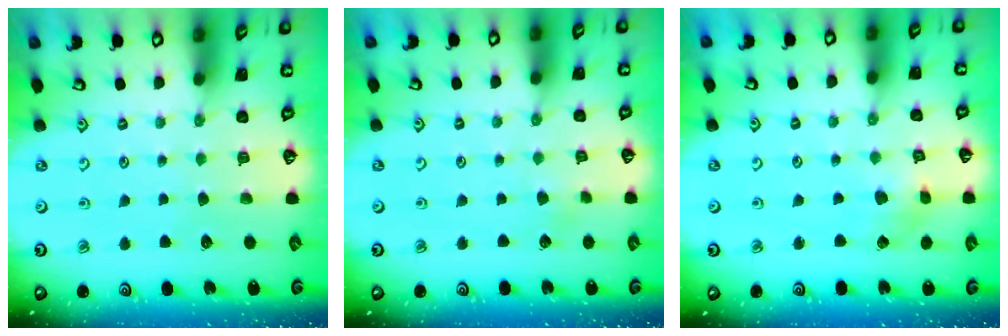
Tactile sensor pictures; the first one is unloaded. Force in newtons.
{"total": 1.7, "press": 1.7, "slide": 0.1}
{"total": 3.4, "press": 3.4, "slide": 0.4}